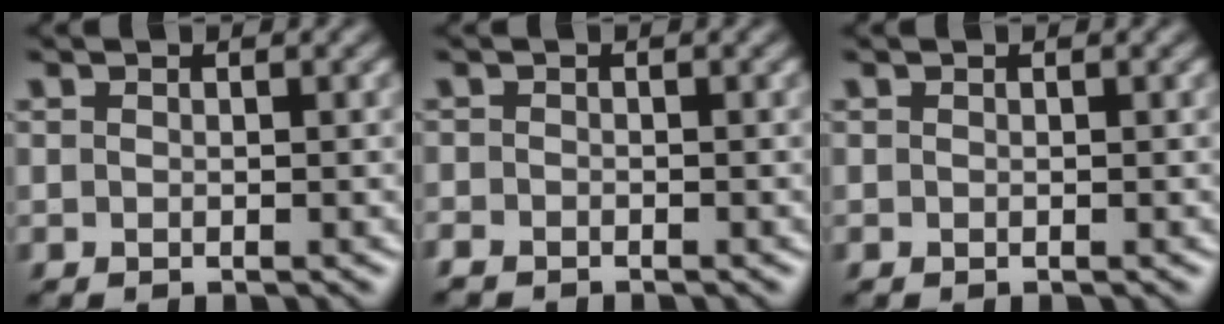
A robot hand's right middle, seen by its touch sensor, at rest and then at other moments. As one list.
[{"total": 1.3, "force": [-1.2, 0.4, 0.3], "torque": [-0.005, -0.009, -0.027]}, {"total": 0.0}]